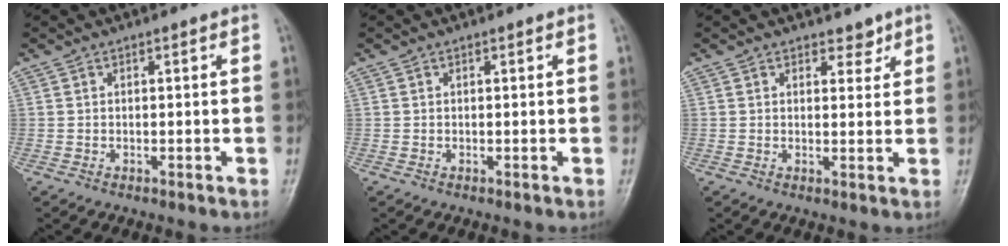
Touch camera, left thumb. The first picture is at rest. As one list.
[{"total": 0.0}, {"total": 2.6, "force": [2.0, 1.6, 0.7], "torque": [0.009, -0.013, 0.026]}]